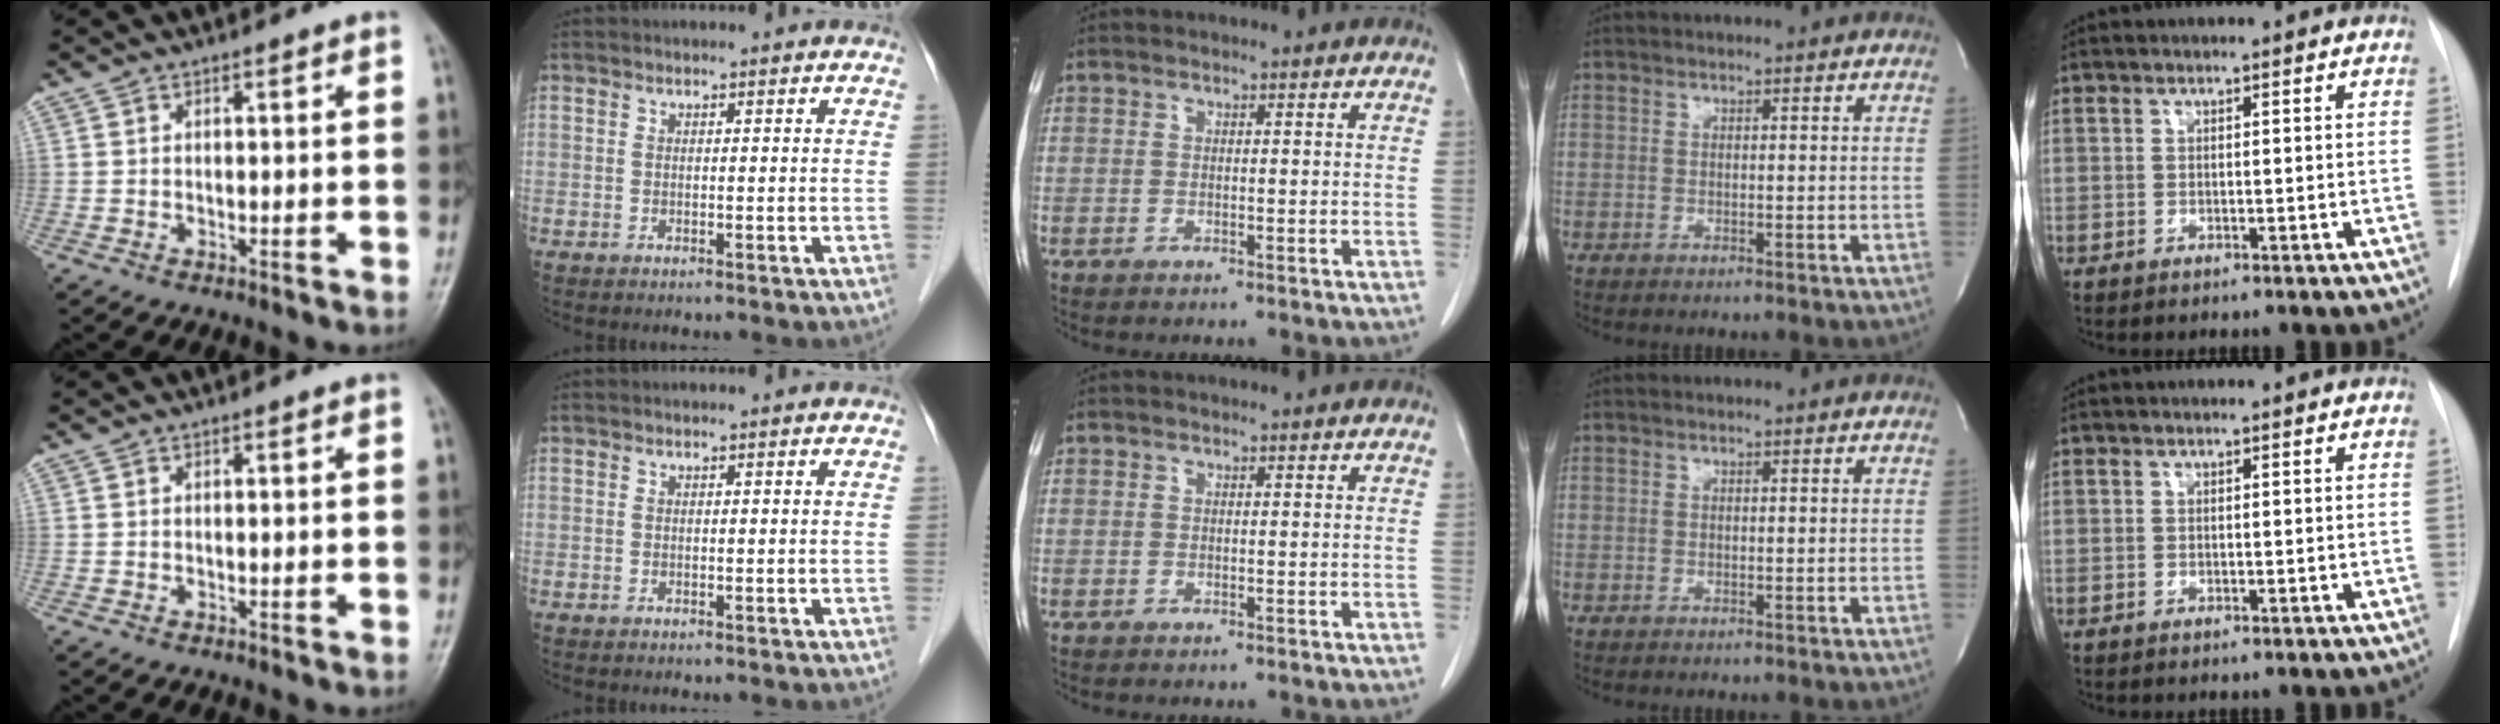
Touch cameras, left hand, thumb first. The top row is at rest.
{}